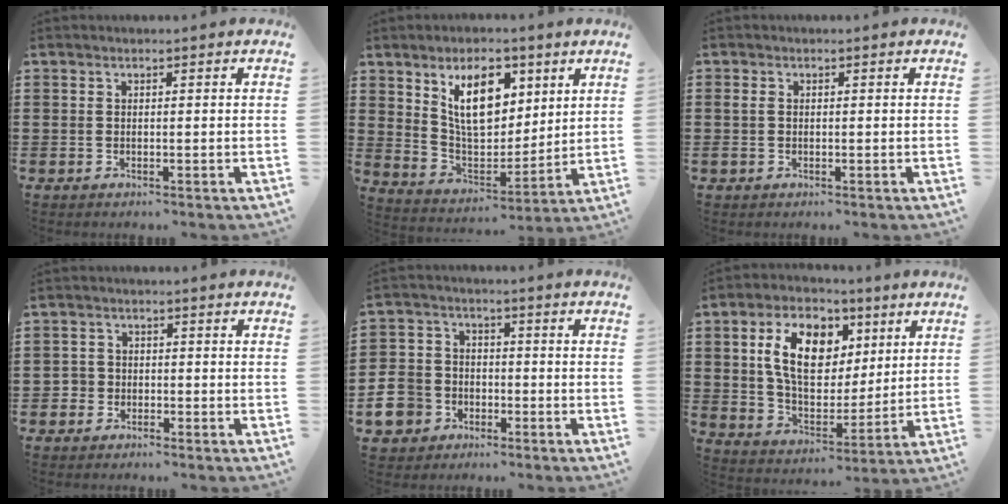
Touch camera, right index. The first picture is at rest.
{"total": 10.8, "force": [5.4, 5.7, 7.5], "torque": [-0.142, 0.000, 0.099]}
{"total": 0.8, "force": [-0.2, 0.6, 0.5], "torque": [-0.012, 0.004, -0.005]}
{"total": 2.0, "force": [-1.4, 1.5, 0.0], "torque": [-0.009, 0.002, -0.032]}
{"total": 7.9, "force": [-4.1, 6.2, 2.7], "torque": [-0.101, 0.017, -0.087]}
{"total": 12.1, "force": [4.3, 7.4, 8.5], "torque": [-0.171, 0.012, 0.077]}